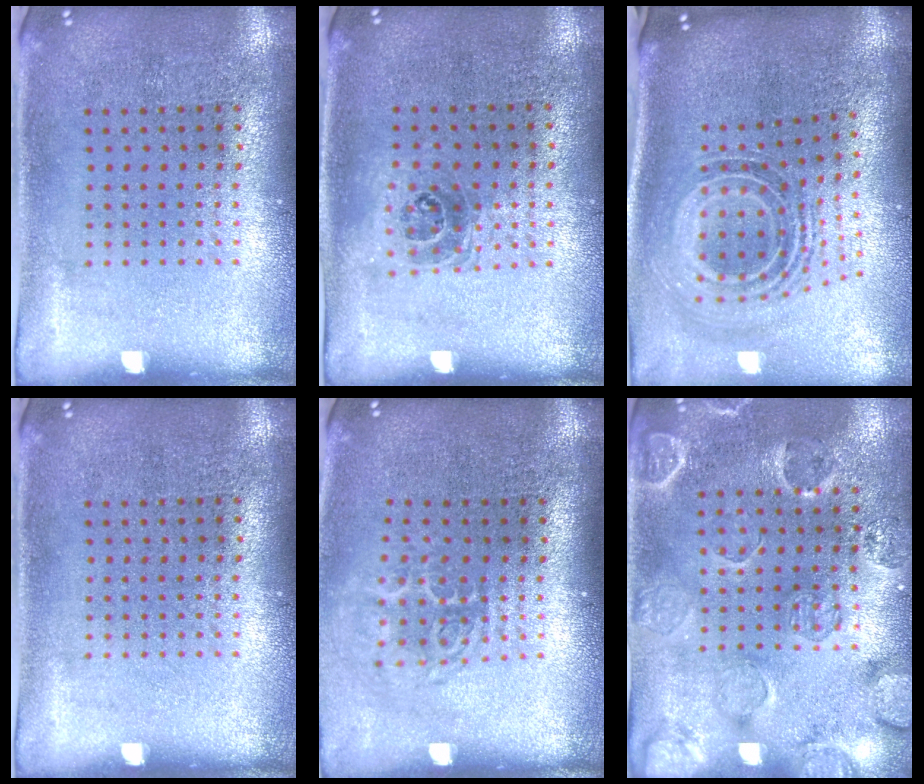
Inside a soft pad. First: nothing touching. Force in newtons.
{"total": 1.0, "press": 0.9, "slide": 0.4}
{"total": 1.6, "press": 1.2, "slide": 1.0}
{"total": 0.0}
{"total": 1.8, "press": 1.2, "slide": 1.3}
{"total": 2.5, "press": 2.0, "slide": 1.5}